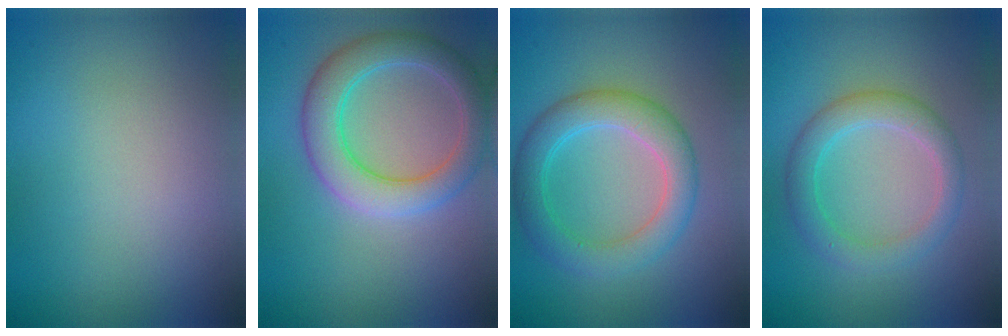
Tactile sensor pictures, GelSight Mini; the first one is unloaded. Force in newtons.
{"total": 5.3, "press": 5.3, "slide": 0.3}
{"total": 4.6, "press": 4.6, "slide": 0.2}
{"total": 3.3, "press": 3.3, "slide": 0.1}